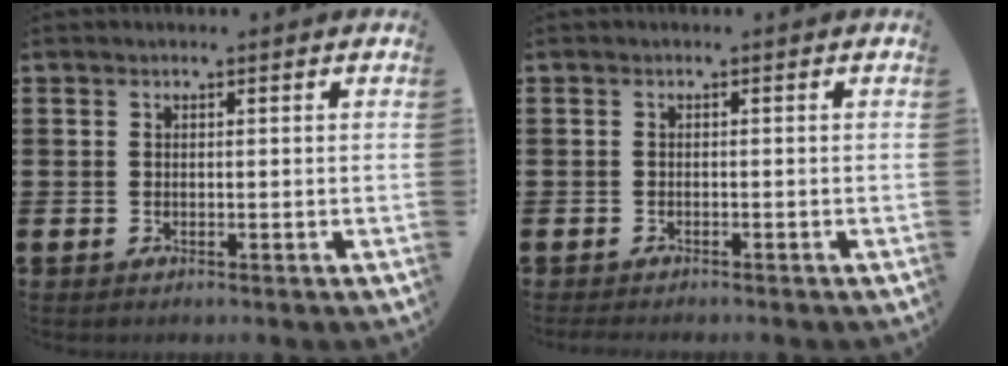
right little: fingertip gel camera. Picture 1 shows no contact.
{"total": 0.6, "force": [-0.6, 0.0, 0.1], "torque": [-0.003, -0.002, -0.012]}